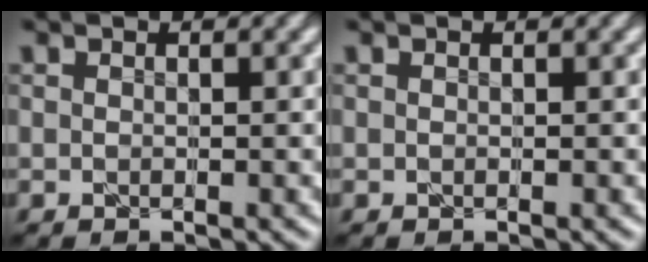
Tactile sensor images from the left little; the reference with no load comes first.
{"total": 0.0}